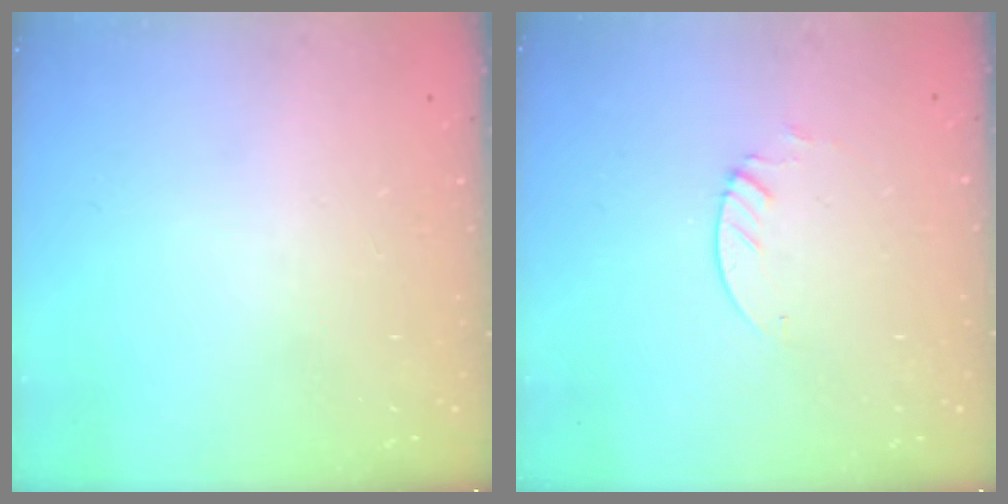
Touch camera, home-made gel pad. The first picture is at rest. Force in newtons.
{"total": 1.3, "press": 1.3, "slide": 0.1}